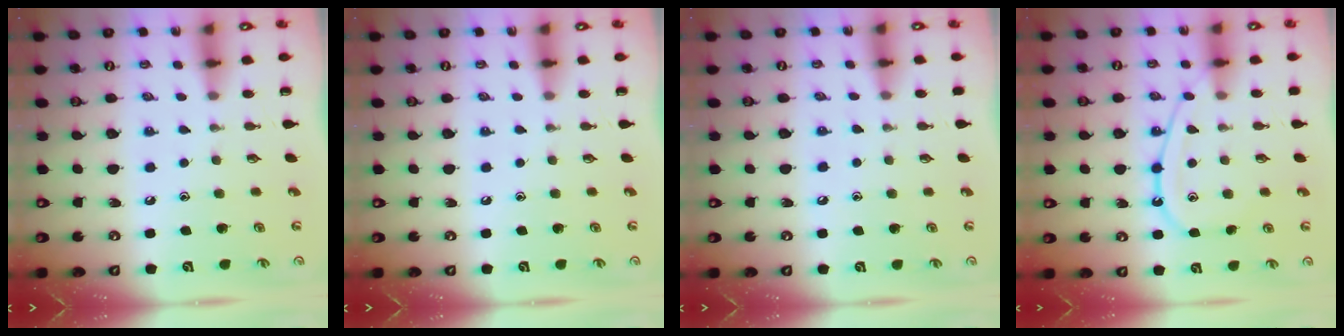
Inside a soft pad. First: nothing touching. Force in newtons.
{"total": 0.0}
{"total": 5.4, "press": 5.4, "slide": 0.8}
{"total": 11.8, "press": 11.7, "slide": 0.9}